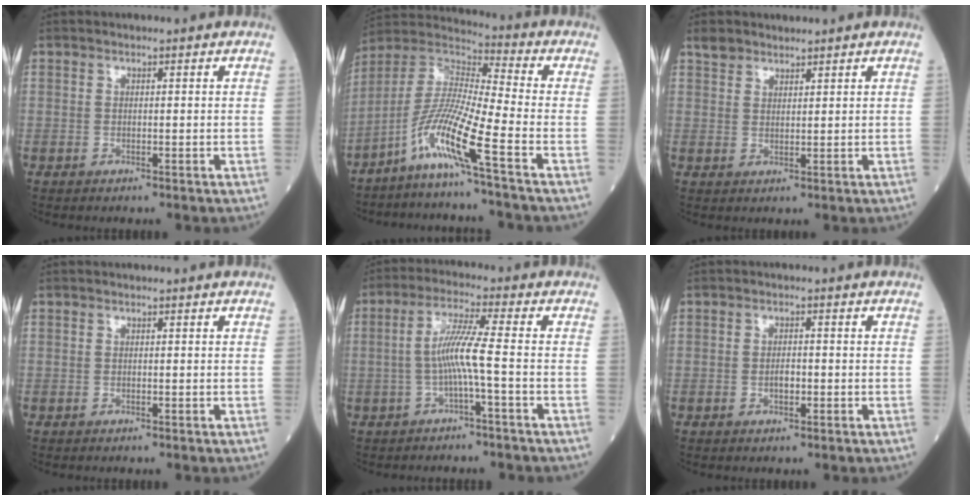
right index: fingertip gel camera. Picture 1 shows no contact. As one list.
[{"total": 11.0, "force": [-6.2, -1.4, 9.0], "torque": [-0.188, -0.004, -0.131]}, {"total": 2.6, "force": [2.3, 1.2, 0.3], "torque": [-0.011, 0.013, 0.045]}, {"total": 0.0}, {"total": 6.0, "force": [-1.5, -0.8, 5.8], "torque": [-0.116, 0.012, -0.027]}, {"total": 2.0, "force": [-0.5, 0.9, 1.7], "torque": [-0.028, 0.003, -0.008]}]